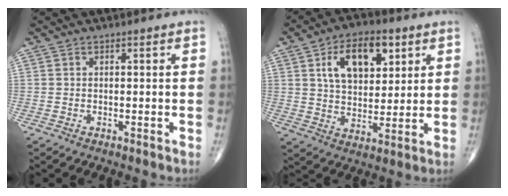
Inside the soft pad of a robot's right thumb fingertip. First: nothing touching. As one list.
[{"total": 13.8, "force": [5.3, 8.0, 9.9], "torque": [-0.130, -0.012, 0.092]}]